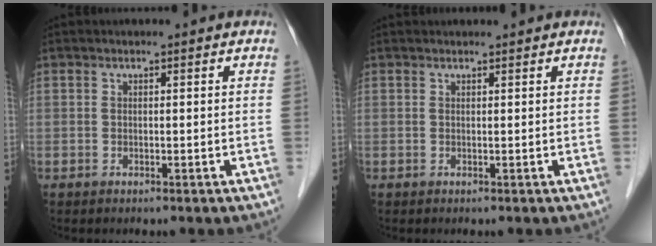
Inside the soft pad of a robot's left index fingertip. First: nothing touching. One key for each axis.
{"total": 1.8, "fx": 1.7, "fy": 0.2, "fz": 0.3, "tx": -0.006, "ty": 0.022, "tz": 0.025}